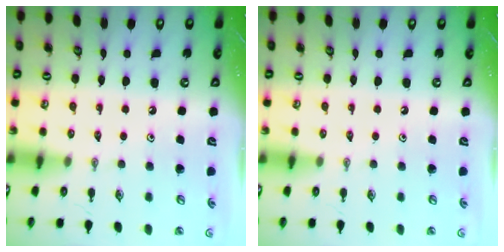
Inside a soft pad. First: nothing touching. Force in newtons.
{"total": 0.0}